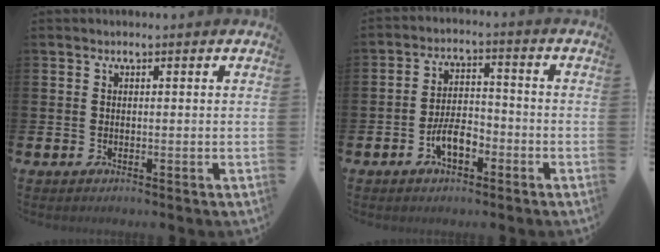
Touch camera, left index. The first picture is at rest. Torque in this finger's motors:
{"motor_torque": [0.79, 0.20, 0.52, 0.16]}